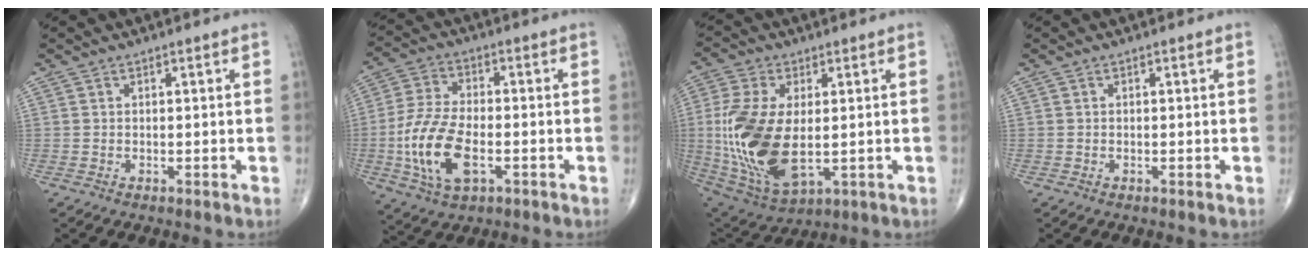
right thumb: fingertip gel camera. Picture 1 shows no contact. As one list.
[{"total": 14.0, "force": [-3.5, 7.1, 11.5], "torque": [-0.239, 0.009, -0.065]}, {"total": 19.2, "force": [-0.7, 10.1, 16.3], "torque": [-0.350, -0.017, 0.004]}, {"total": 0.0}]